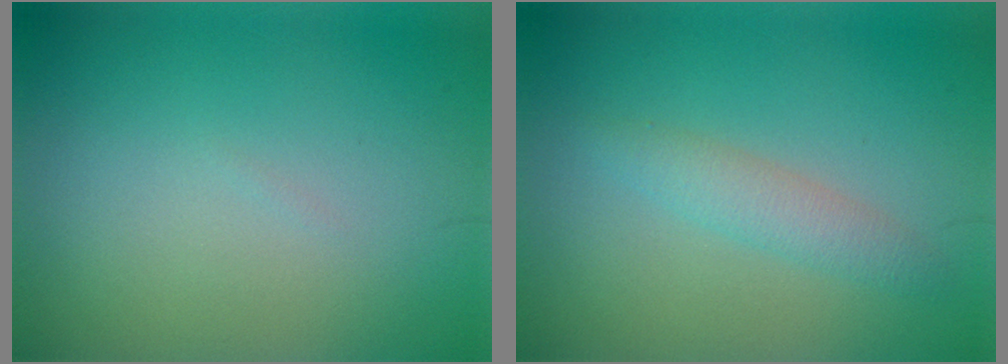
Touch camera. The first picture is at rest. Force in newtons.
{"total": 2.1, "press": 2.1, "slide": 0.1}